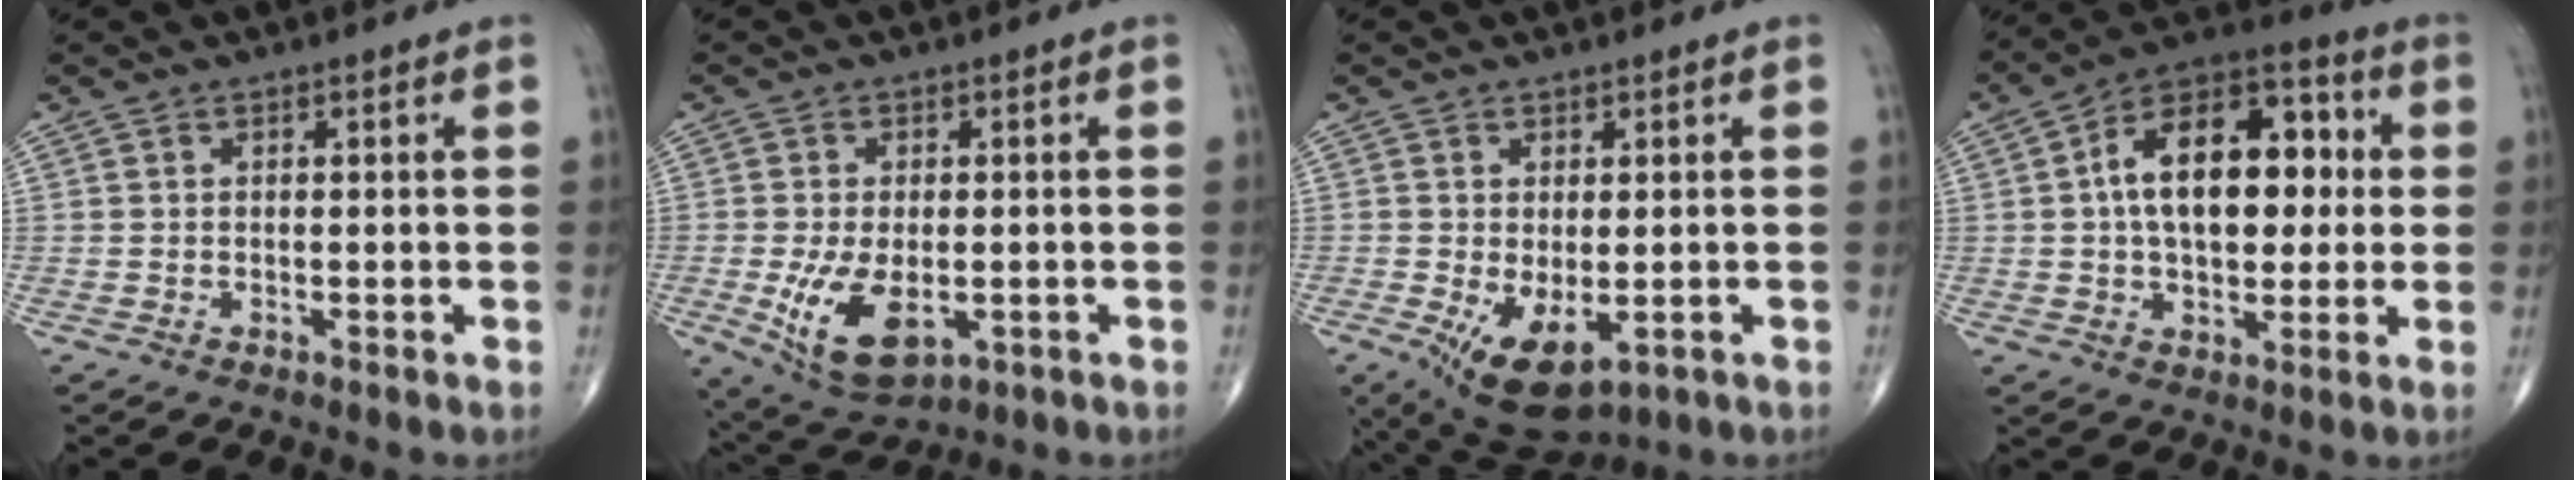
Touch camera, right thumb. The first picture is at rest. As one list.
[{"total": 10.3, "force": [-2.4, 5.6, 8.3], "torque": [-0.144, -0.011, -0.025]}, {"total": 8.5, "force": [-2.3, 4.2, 7.0], "torque": [-0.105, -0.014, -0.018]}, {"total": 19.0, "force": [2.3, 10.9, 15.4], "torque": [-0.211, 0.026, 0.029]}]